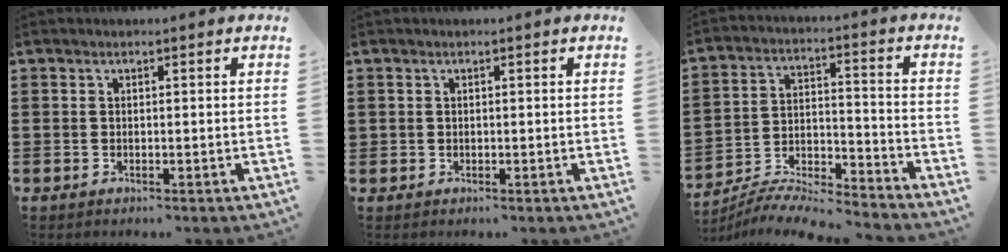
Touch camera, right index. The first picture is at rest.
{"total": 0.5, "force": [0.2, 0.5, -0.1], "torque": [0.003, 0.005, 0.002]}
{"total": 7.1, "force": [-6.9, 0.6, 1.6], "torque": [-0.037, 0.001, -0.140]}